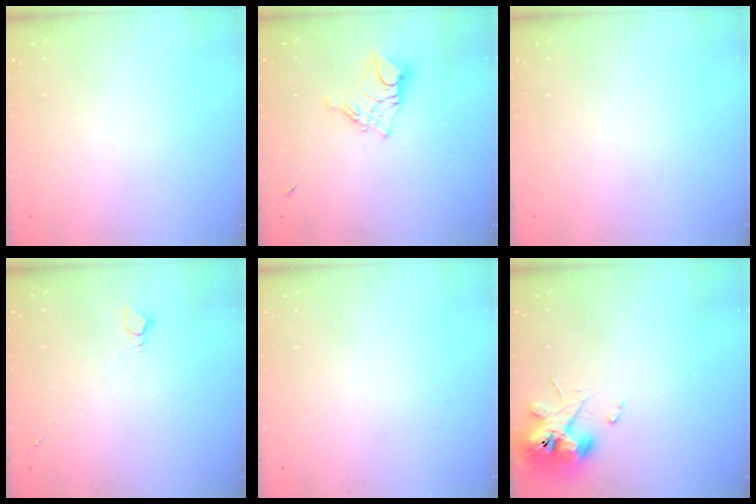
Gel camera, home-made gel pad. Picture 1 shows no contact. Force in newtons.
{"total": 9.1, "press": 9.0, "slide": 0.8}
{"total": 0.0}
{"total": 2.6, "press": 2.5, "slide": 0.4}
{"total": 0.0}
{"total": 10.7, "press": 10.6, "slide": 1.5}